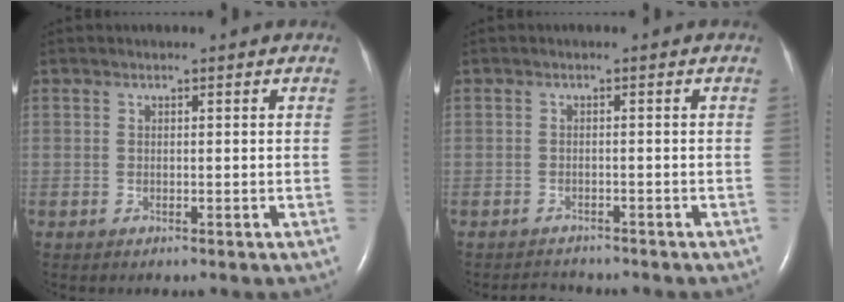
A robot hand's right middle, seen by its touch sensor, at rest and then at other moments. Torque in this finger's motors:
{"motor_torque": [0.20, -0.22, -0.06, -0.01]}